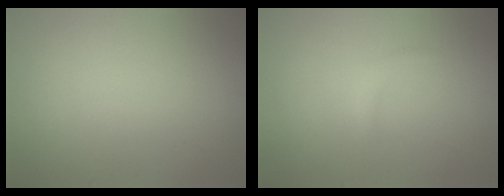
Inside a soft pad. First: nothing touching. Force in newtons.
{"total": 0.8, "press": 0.8, "slide": 0.1}